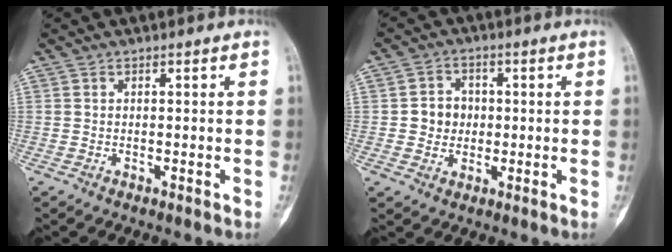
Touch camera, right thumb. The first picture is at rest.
{"total": 5.4, "force": [0.0, 5.0, 2.1], "torque": [-0.007, 0.007, -0.003]}